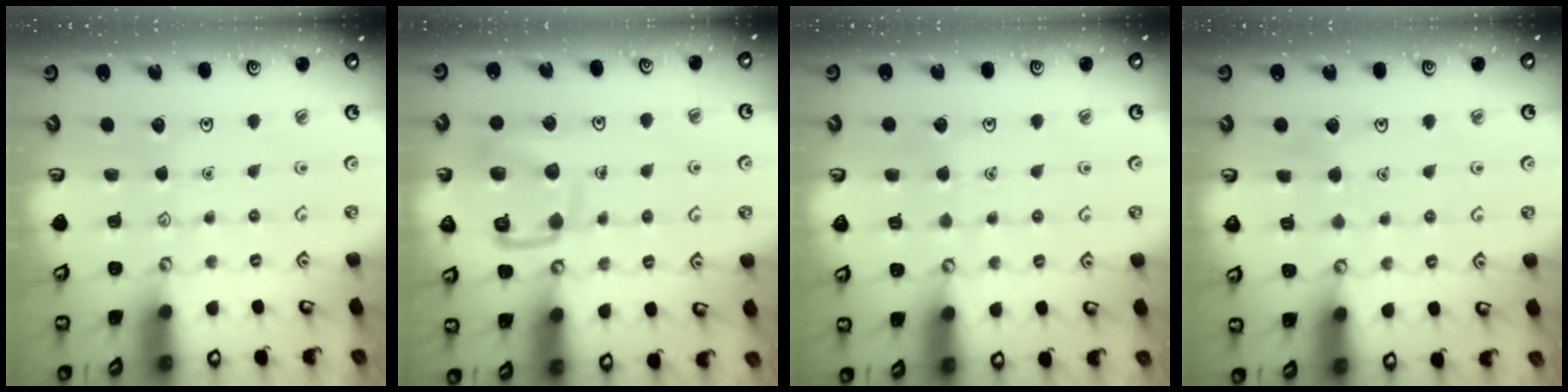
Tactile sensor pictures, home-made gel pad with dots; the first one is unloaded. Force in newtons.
{"total": 11.9, "press": 11.8, "slide": 1.0}
{"total": 2.7, "press": 2.7, "slide": 0.2}
{"total": 3.0, "press": 3.0, "slide": 0.2}